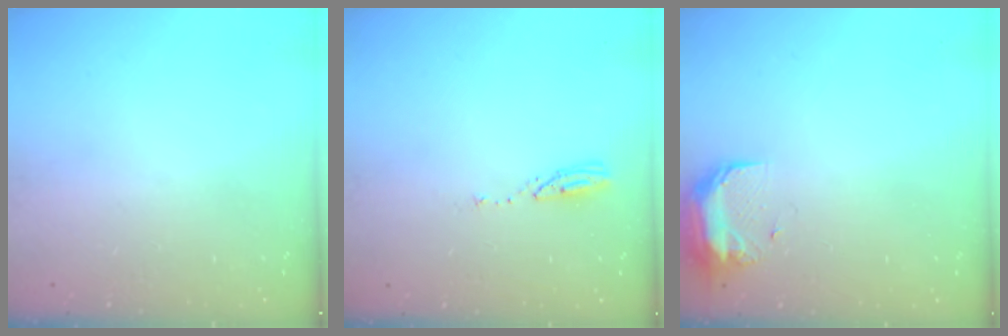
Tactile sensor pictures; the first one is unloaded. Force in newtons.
{"total": 4.0, "press": 4.0, "slide": 0.4}
{"total": 8.7, "press": 8.5, "slide": 1.4}